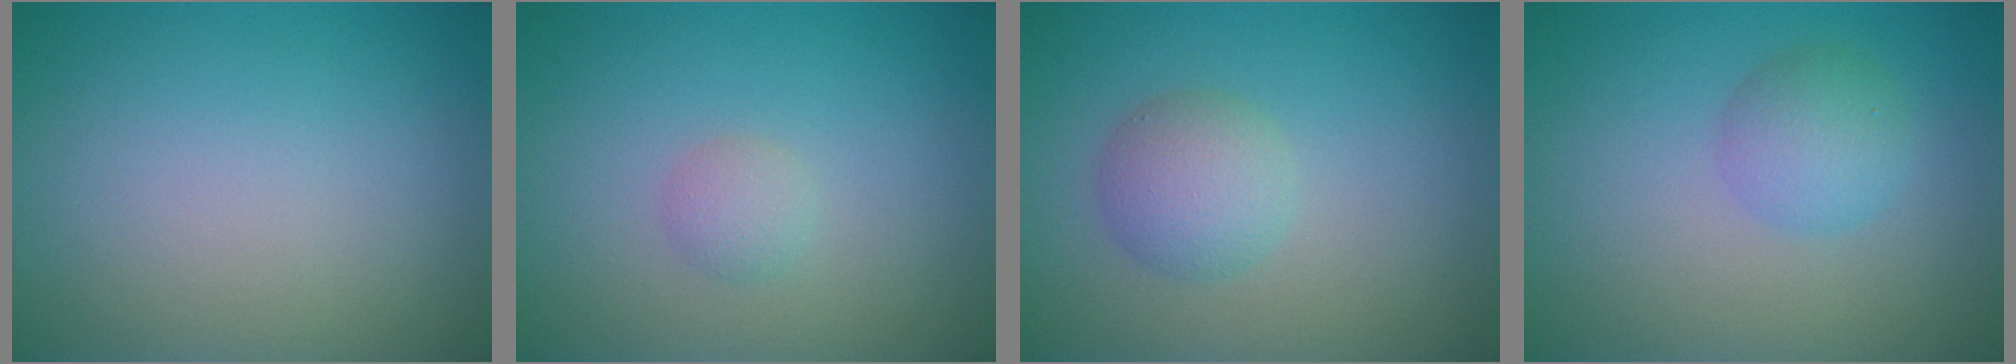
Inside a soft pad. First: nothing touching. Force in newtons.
{"total": 1.2, "press": 1.2, "slide": 0.0}
{"total": 2.9, "press": 2.9, "slide": 0.0}
{"total": 2.7, "press": 2.7, "slide": 0.1}